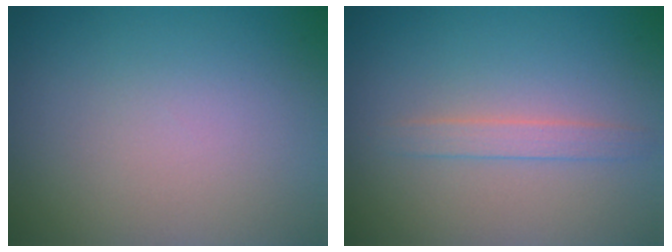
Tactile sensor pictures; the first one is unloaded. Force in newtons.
{"total": 1.5, "press": 1.4, "slide": 0.1}